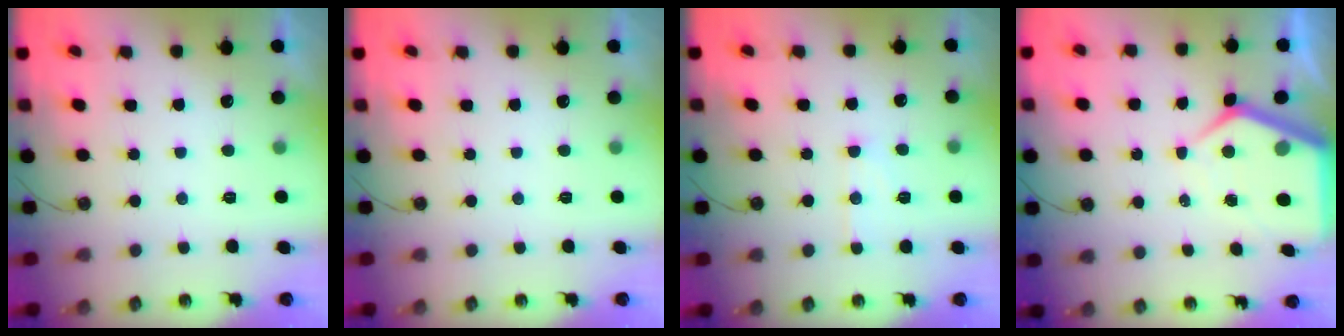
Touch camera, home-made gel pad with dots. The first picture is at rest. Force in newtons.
{"total": 0.0}
{"total": 7.1, "press": 7.1, "slide": 0.6}
{"total": 8.5, "press": 8.5, "slide": 0.7}